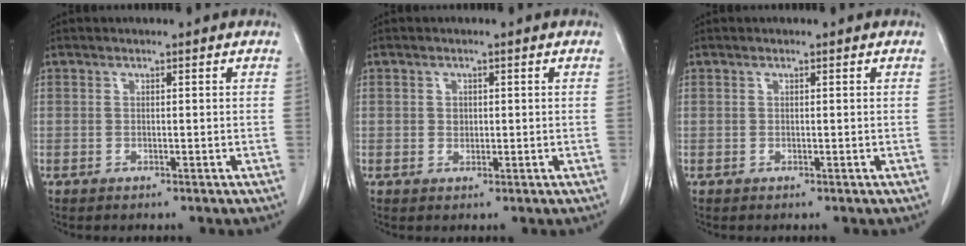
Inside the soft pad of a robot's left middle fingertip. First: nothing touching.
{"total": 1.2, "force": [0.2, 1.0, 0.5], "torque": [-0.011, 0.000, 0.004]}
{"total": 0.0}